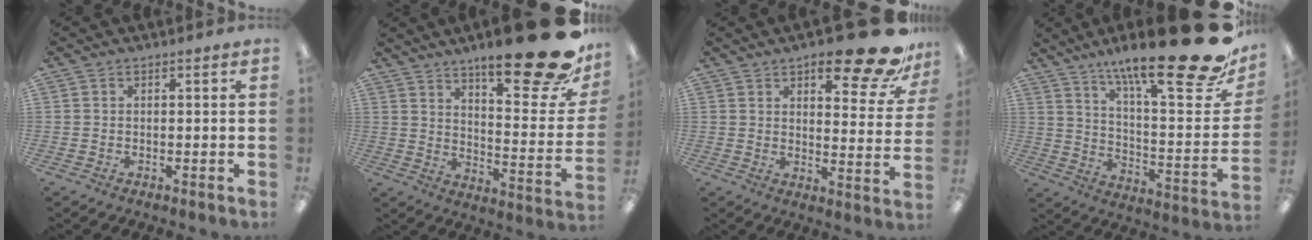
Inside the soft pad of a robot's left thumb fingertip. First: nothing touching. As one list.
[{"total": 22.7, "force": [15.4, 5.8, 15.6], "torque": [-0.211, -0.115, 0.243]}, {"total": 19.2, "force": [12.6, 6.2, 13.0], "torque": [-0.163, -0.084, 0.200]}, {"total": 25.5, "force": [17.1, 4.9, 18.3], "torque": [-0.266, -0.120, 0.271]}]